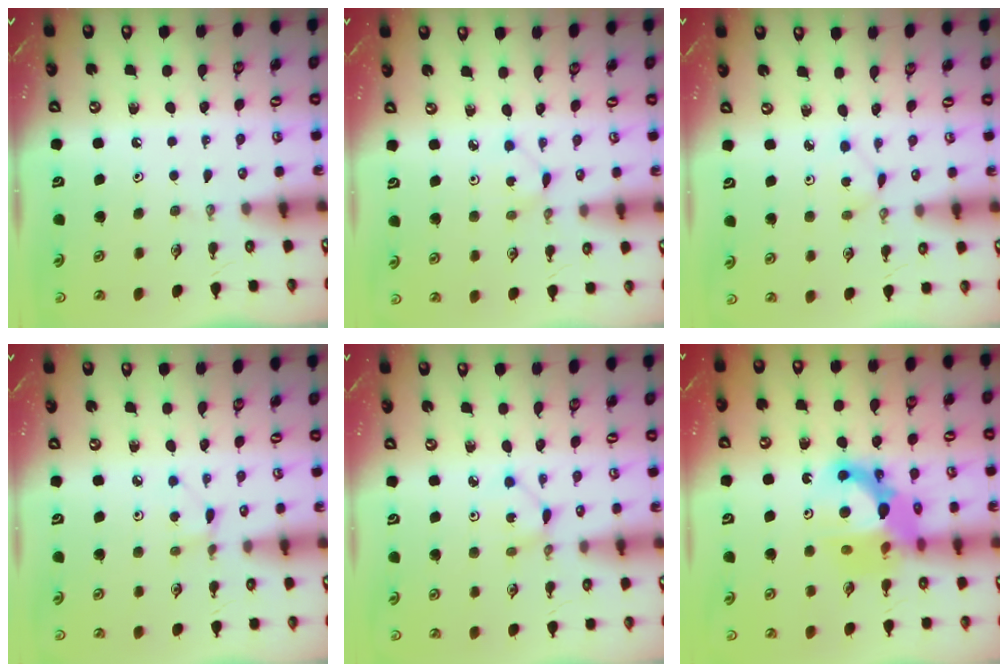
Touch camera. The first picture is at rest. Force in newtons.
{"total": 2.4, "press": 2.4, "slide": 0.3}
{"total": 1.6, "press": 1.6, "slide": 0.2}
{"total": 3.0, "press": 3.0, "slide": 0.4}
{"total": 2.0, "press": 2.0, "slide": 0.2}
{"total": 13.8, "press": 13.6, "slide": 2.4}